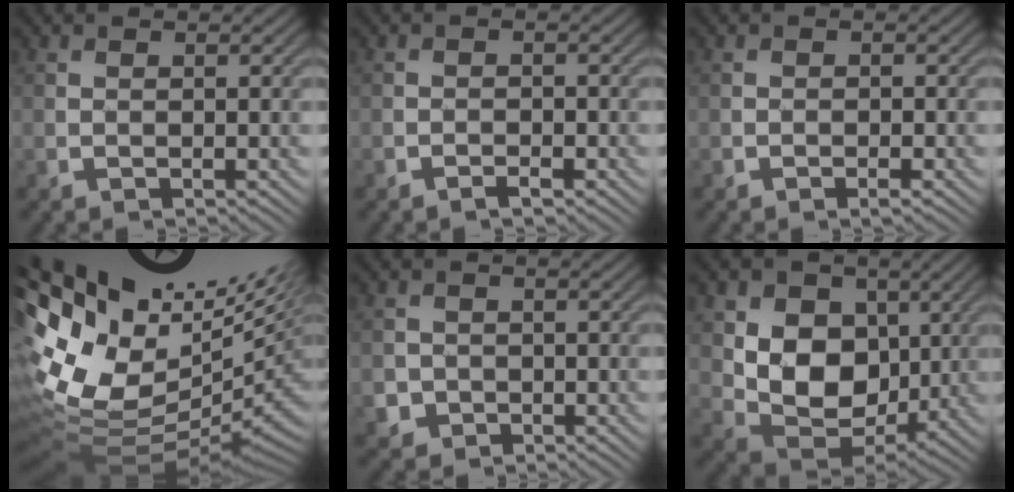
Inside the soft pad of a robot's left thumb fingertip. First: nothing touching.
{"total": 1.3, "force": [-0.9, 0.5, 0.8], "torque": [-0.012, -0.001, -0.018]}
{"total": 1.2, "force": [-0.8, 0.4, 0.8], "torque": [-0.011, -0.002, -0.012]}
{"total": 17.5, "force": [3.6, 8.6, 14.8], "torque": [-0.292, 0.006, 0.125]}
{"total": 2.3, "force": [-0.8, 2.2, 0.4], "torque": [-0.005, -0.005, -0.015]}
{"total": 10.6, "force": [1.8, 8.0, 6.8], "torque": [-0.144, -0.018, 0.026]}